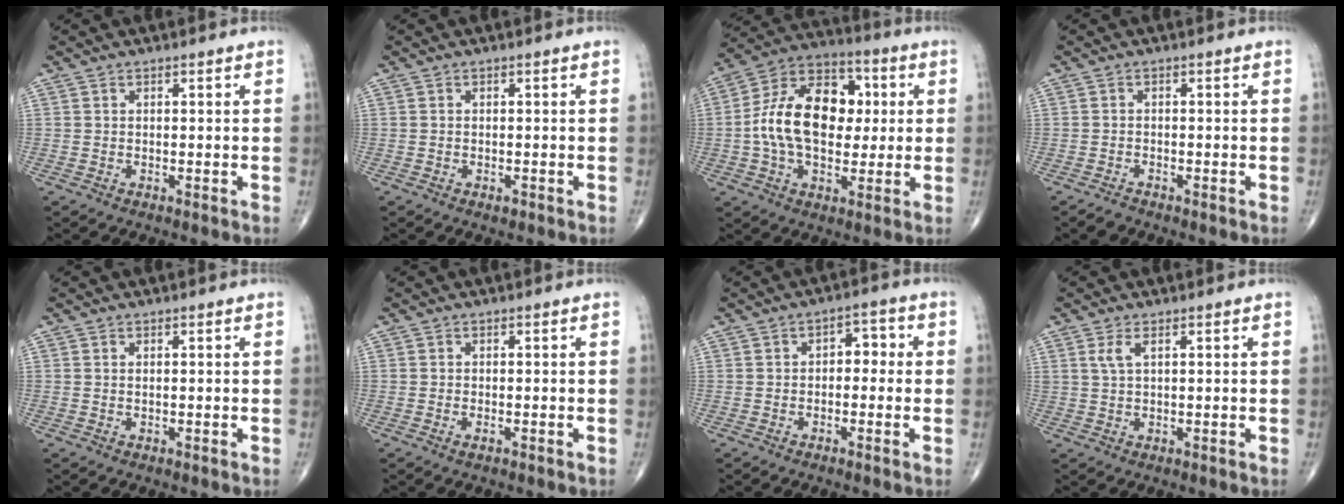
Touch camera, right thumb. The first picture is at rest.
{"total": 0.7, "force": [-0.5, 0.3, 0.4], "torque": [-0.006, -0.001, -0.007]}
{"total": 18.5, "force": [1.0, 12.0, 14.0], "torque": [-0.216, 0.026, 0.009]}
{"total": 1.4, "force": [-1.3, 0.5, 0.3], "torque": [-0.012, 0.000, -0.023]}
{"total": 0.0}
{"total": 0.7, "force": [-0.4, 0.1, 0.5], "torque": [-0.011, -0.001, -0.007]}
{"total": 4.1, "force": [-0.1, 2.7, 3.1], "torque": [-0.016, 0.018, -0.012]}
{"total": 2.4, "force": [1.1, 0.9, 1.9], "torque": [-0.045, 0.002, 0.029]}